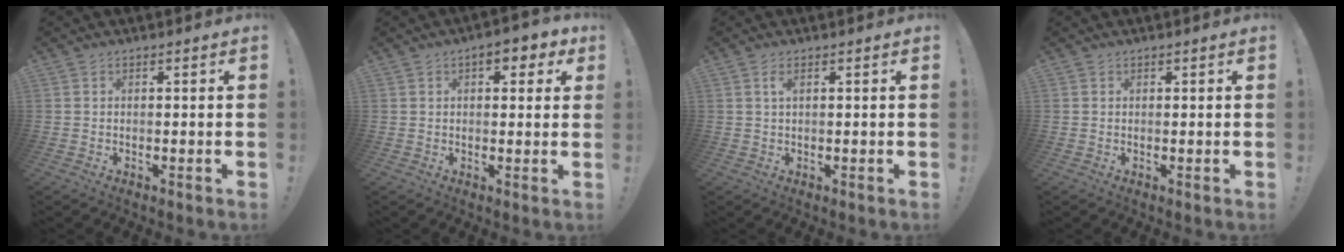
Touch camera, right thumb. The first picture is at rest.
{"total": 5.9, "force": [2.8, 2.9, 4.2], "torque": [-0.052, -0.003, 0.045]}
{"total": 1.7, "force": [0.7, 0.5, 1.5], "torque": [-0.027, -0.001, 0.010]}
{"total": 0.0}